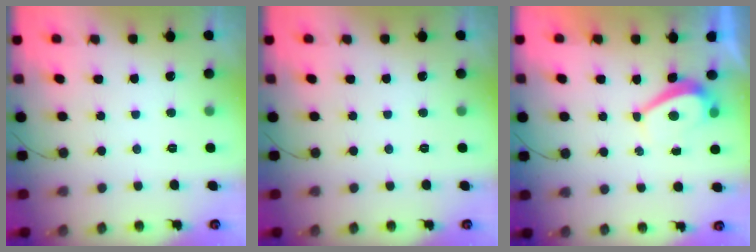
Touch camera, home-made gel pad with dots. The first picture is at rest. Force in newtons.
{"total": 0.0}
{"total": 2.7, "press": 2.6, "slide": 0.7}